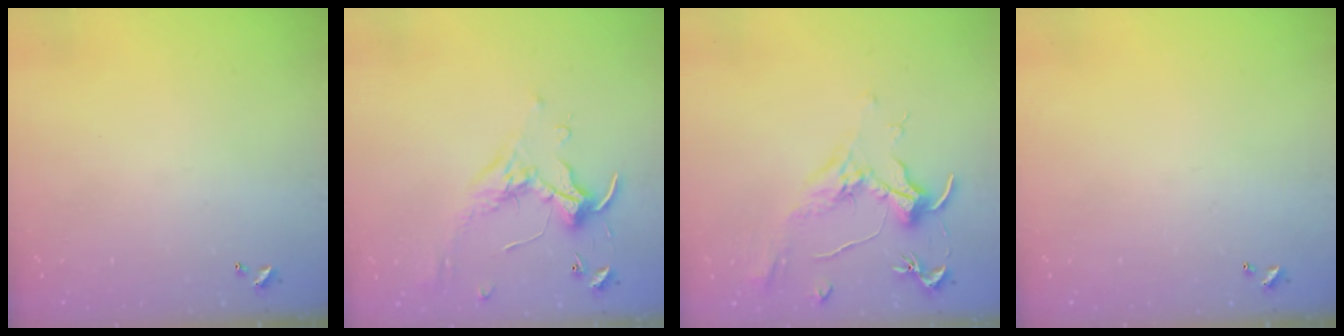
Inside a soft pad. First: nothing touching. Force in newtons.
{"total": 0.5, "press": 0.4, "slide": 0.4}
{"total": 1.9, "press": 1.7, "slide": 0.9}
{"total": 0.0}